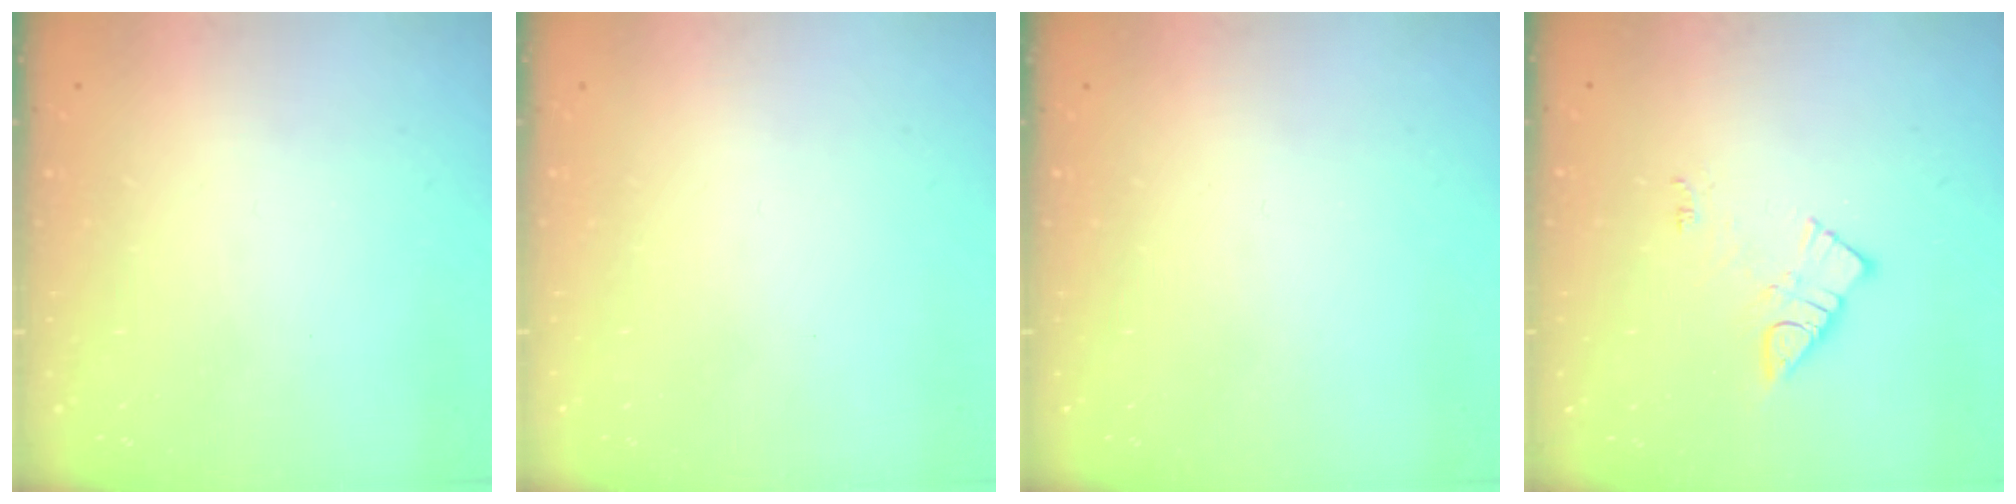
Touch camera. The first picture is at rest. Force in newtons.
{"total": 1.8, "press": 1.7, "slide": 0.1}
{"total": 0.0}
{"total": 8.9, "press": 8.9, "slide": 0.5}